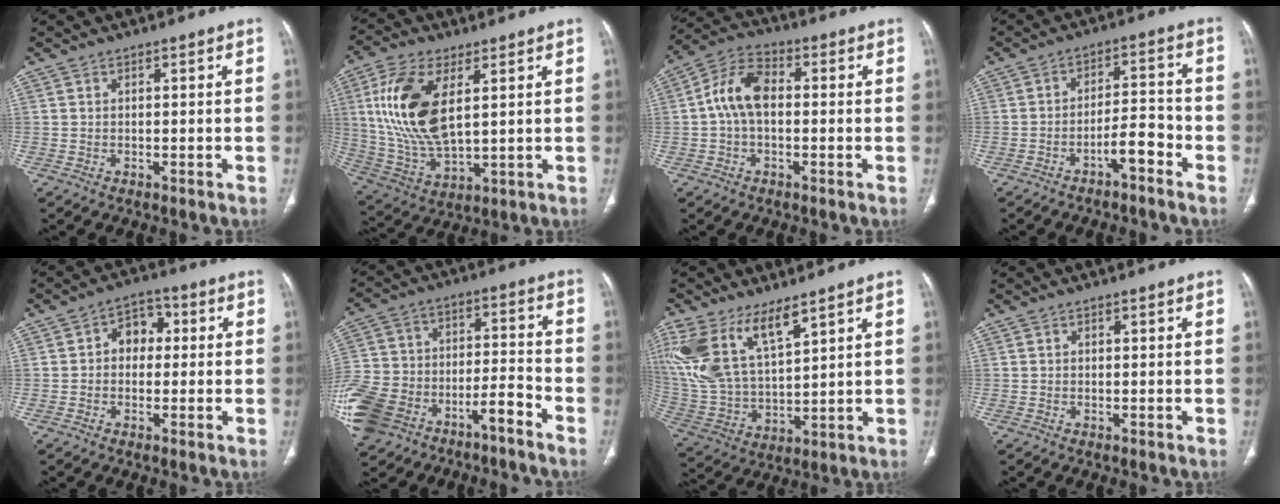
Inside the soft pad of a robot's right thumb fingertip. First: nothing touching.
{"total": 17.1, "force": [4.5, 8.2, 14.3], "torque": [-0.296, -0.015, 0.094]}
{"total": 9.0, "force": [0.0, 5.6, 7.1], "torque": [-0.131, 0.027, -0.010]}
{"total": 5.9, "force": [-3.4, 1.9, 4.4], "torque": [-0.065, 0.040, -0.054]}
{"total": 6.1, "force": [0.5, 4.7, 3.9], "torque": [-0.027, 0.019, -0.002]}
{"total": 18.2, "force": [-11.5, 9.3, 10.6], "torque": [-0.210, 0.083, -0.202]}
{"total": 17.5, "force": [10.3, 7.6, 12.0], "torque": [-0.255, -0.033, 0.219]}
{"total": 0.0}